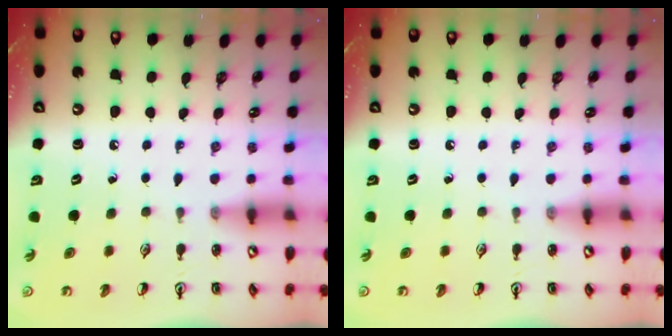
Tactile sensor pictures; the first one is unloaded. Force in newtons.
{"total": 0.0}